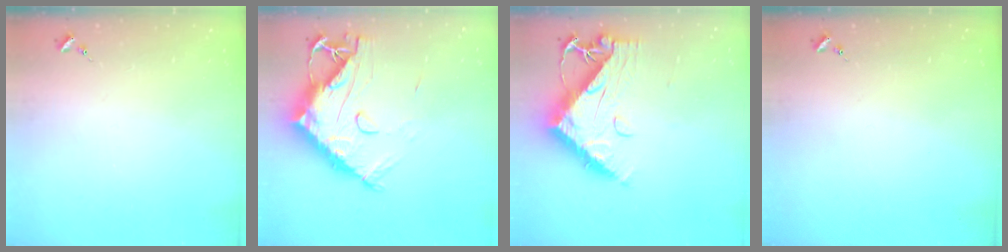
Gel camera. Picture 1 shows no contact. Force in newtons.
{"total": 18.5, "press": 18.4, "slide": 1.9}
{"total": 12.0, "press": 11.9, "slide": 1.4}
{"total": 0.0}